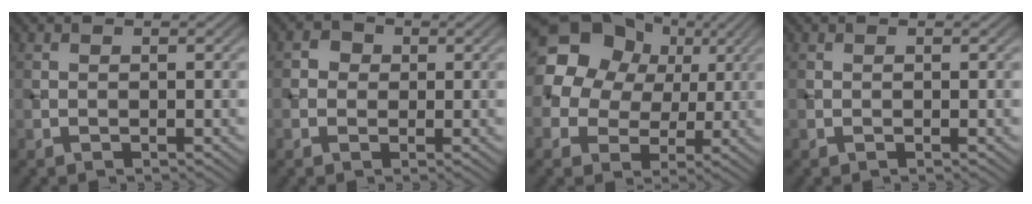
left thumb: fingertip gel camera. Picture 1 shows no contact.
{"total": 2.0, "force": [0.2, 1.9, 0.7], "torque": [-0.011, 0.001, -0.002]}
{"total": 17.7, "force": [6.5, 14.5, 7.7], "torque": [-0.187, 0.031, 0.114]}
{"total": 0.0}